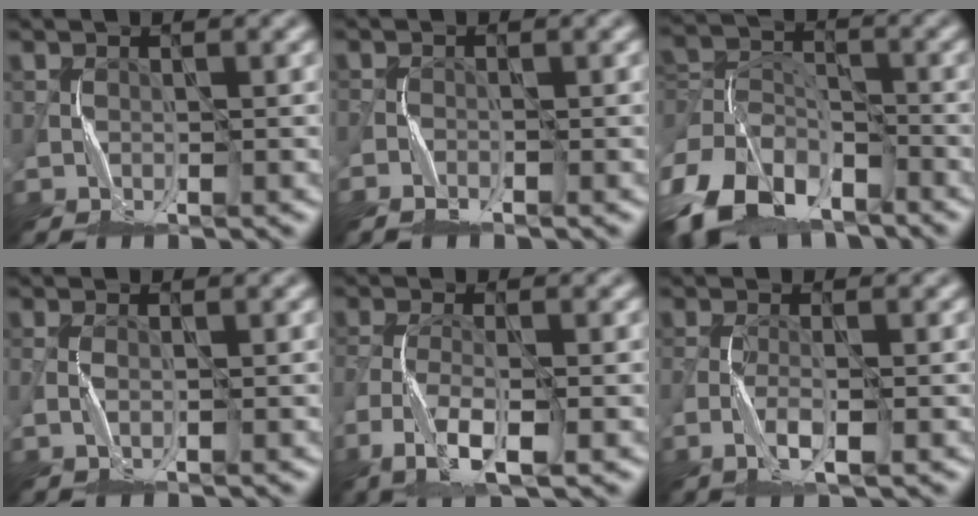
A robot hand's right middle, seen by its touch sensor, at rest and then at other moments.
{"total": 1.7, "force": [-1.2, 0.5, 1.1], "torque": [-0.027, 0.000, -0.029]}
{"total": 10.4, "force": [-6.4, 6.1, 5.5], "torque": [-0.117, 0.002, -0.141]}
{"total": 1.6, "force": [-0.3, 0.6, 1.5], "torque": [-0.039, 0.003, -0.011]}
{"total": 5.5, "force": [-2.8, 1.8, 4.4], "torque": [-0.103, -0.009, -0.062]}
{"total": 3.0, "force": [-1.2, 0.7, 2.6], "torque": [-0.062, 0.000, -0.030]}